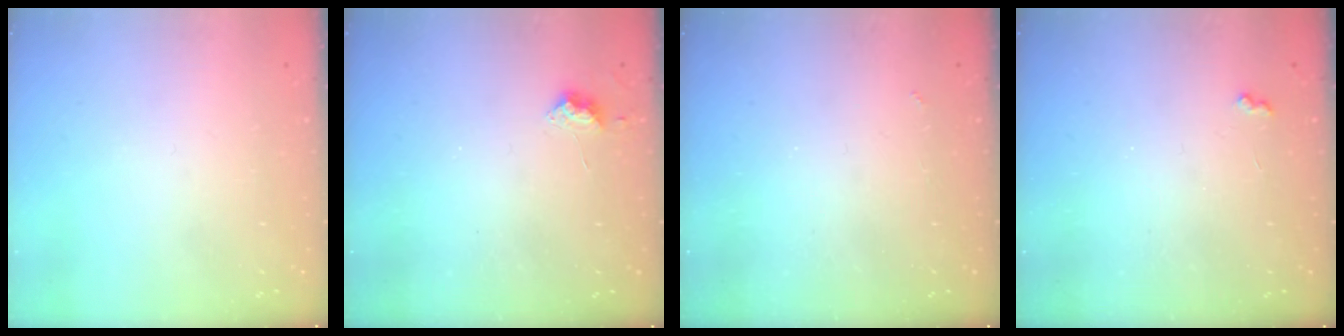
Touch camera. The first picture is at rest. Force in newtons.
{"total": 6.7, "press": 6.7, "slide": 0.5}
{"total": 1.9, "press": 1.8, "slide": 0.4}
{"total": 3.5, "press": 3.4, "slide": 0.6}